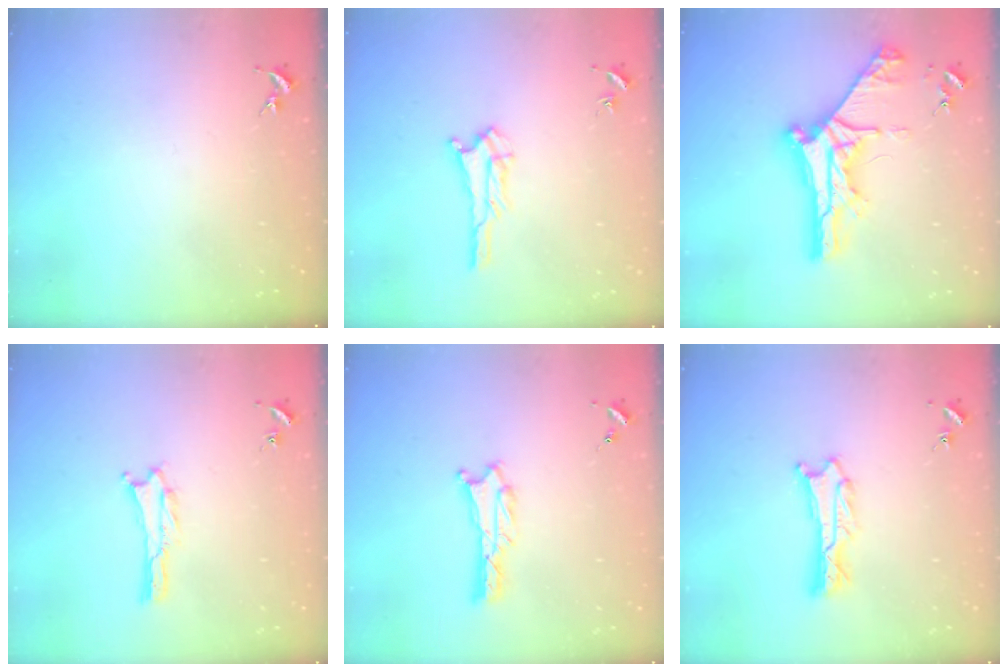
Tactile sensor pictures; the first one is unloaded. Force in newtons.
{"total": 2.3, "press": 2.2, "slide": 0.2}
{"total": 10.1, "press": 10.1, "slide": 1.0}
{"total": 0.0}
{"total": 1.3, "press": 1.2, "slide": 0.1}
{"total": 1.2, "press": 1.2, "slide": 0.1}